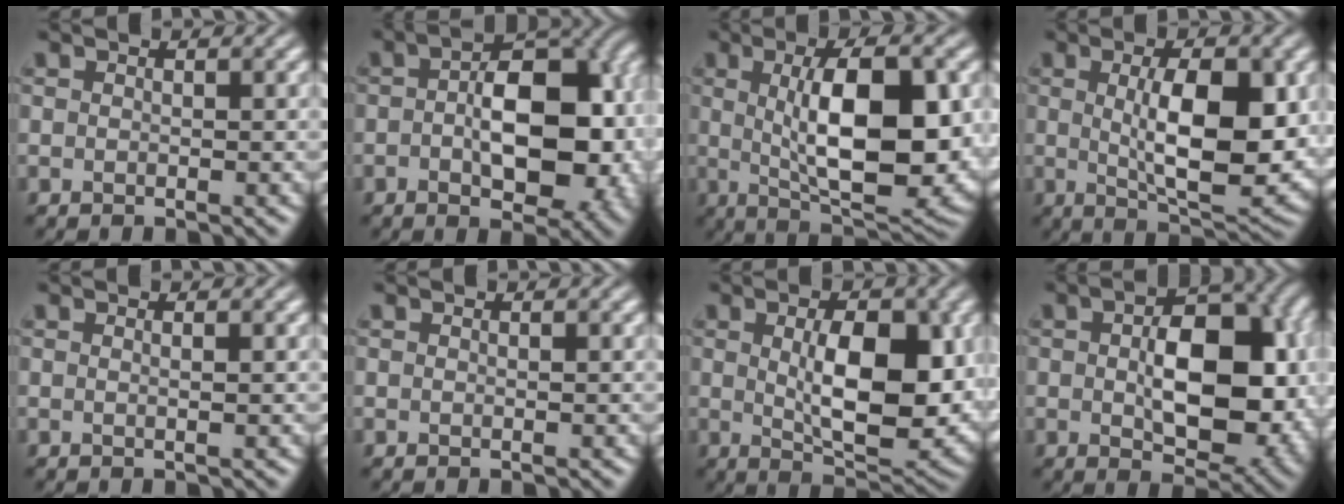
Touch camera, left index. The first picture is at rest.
{"total": 11.5, "force": [-1.0, 6.6, 9.4], "torque": [-0.118, 0.004, -0.012]}
{"total": 10.7, "force": [0.9, 3.5, 10.0], "torque": [-0.149, 0.000, 0.022]}
{"total": 8.5, "force": [0.7, 2.7, 8.0], "torque": [-0.126, -0.007, 0.022]}
{"total": 0.8, "force": [0.4, 0.1, 0.7], "torque": [-0.005, -0.001, 0.005]}
{"total": 0.0}
{"total": 8.8, "force": [0.5, 3.8, 8.0], "torque": [-0.126, -0.008, 0.022]}
{"total": 10.3, "force": [-0.4, 5.8, 8.5], "torque": [-0.131, 0.003, 0.001]}